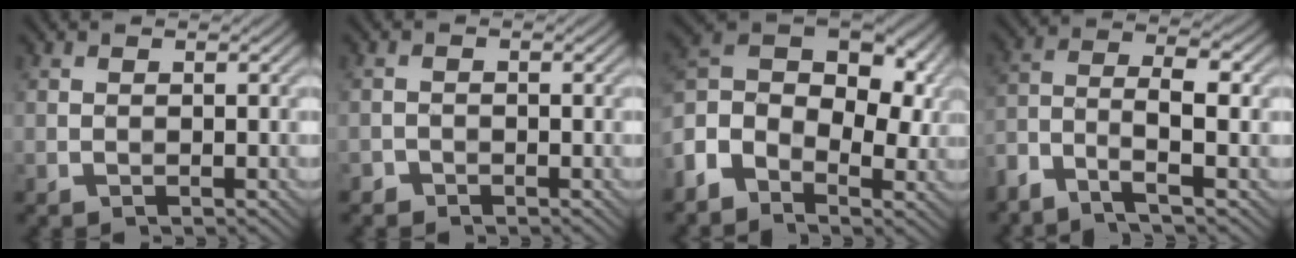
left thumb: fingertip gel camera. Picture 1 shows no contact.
{"total": 1.0, "force": [-0.8, 0.5, 0.0], "torque": [0.002, 0.000, -0.018]}
{"total": 11.6, "force": [-2.5, 7.7, 8.3], "torque": [-0.175, 0.002, -0.064]}
{"total": 6.4, "force": [-3.6, 1.7, 5.0], "torque": [-0.100, 0.006, -0.086]}